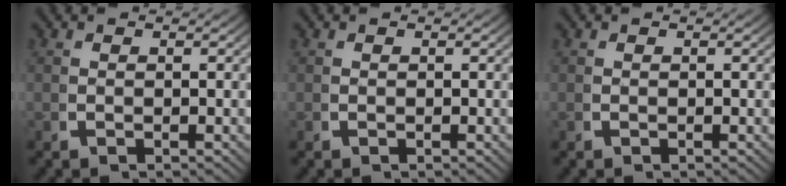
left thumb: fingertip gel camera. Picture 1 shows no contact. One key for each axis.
{"total": 0.0}
{"total": 0.0}